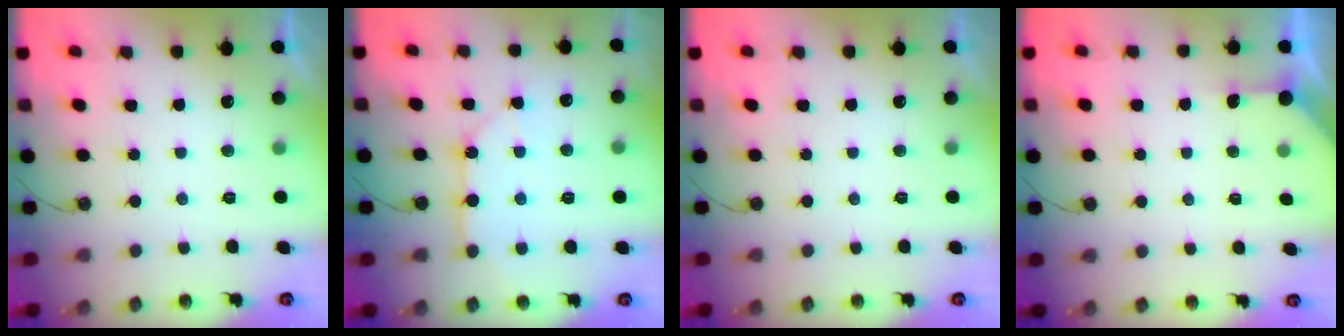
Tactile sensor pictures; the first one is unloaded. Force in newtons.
{"total": 10.9, "press": 10.8, "slide": 1.2}
{"total": 0.0}
{"total": 2.4, "press": 2.4, "slide": 0.3}